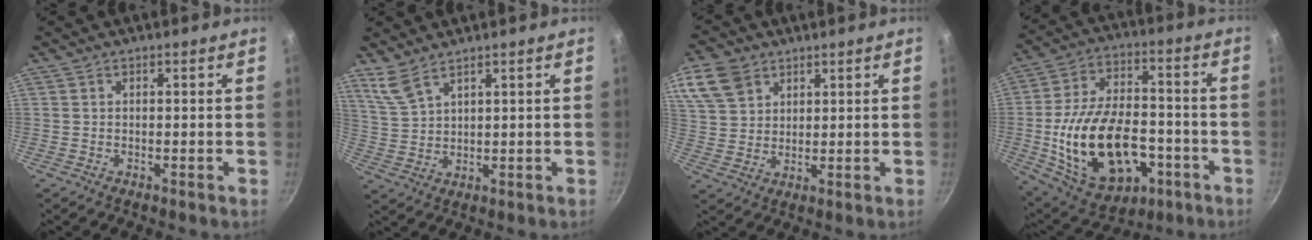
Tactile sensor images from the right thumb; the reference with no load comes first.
{"total": 4.8, "force": [3.8, 1.4, 2.5], "torque": [-0.056, -0.022, 0.092]}
{"total": 9.8, "force": [5.2, 7.0, 4.5], "torque": [-0.074, -0.006, 0.105]}
{"total": 24.6, "force": [-6.3, 15.0, 18.6], "torque": [-0.313, 0.039, -0.084]}